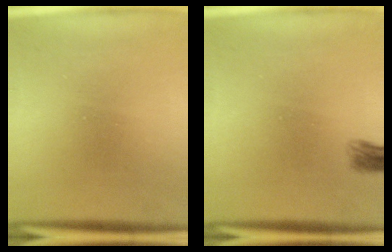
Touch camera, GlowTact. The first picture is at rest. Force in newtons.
{"total": 1.6}